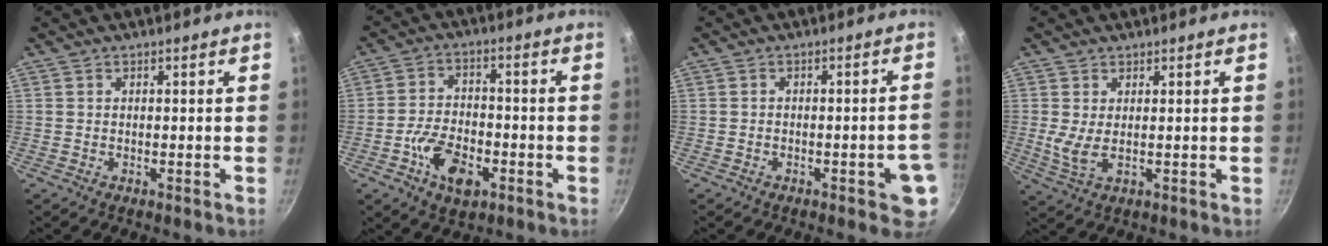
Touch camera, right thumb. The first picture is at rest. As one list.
[{"total": 9.9, "force": [-4.0, 5.8, 7.0], "torque": [-0.114, 0.023, -0.072]}, {"total": 6.1, "force": [-2.1, 2.1, 5.4], "torque": [-0.049, 0.018, -0.019]}, {"total": 4.0, "force": [0.7, 1.7, 3.6], "torque": [-0.072, -0.011, 0.021]}]